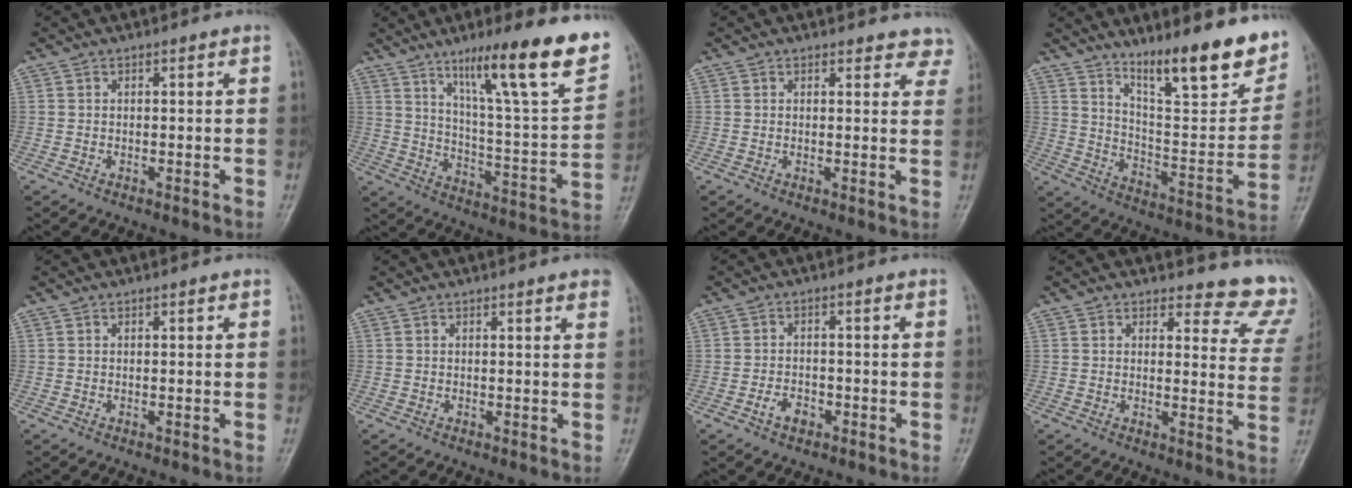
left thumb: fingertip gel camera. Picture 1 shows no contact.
{"total": 22.6, "force": [13.4, 3.7, 17.8], "torque": [-0.243, -0.051, 0.211]}
{"total": 5.2, "force": [4.8, 2.1, 0.3], "torque": [0.042, -0.021, 0.027]}
{"total": 21.1, "force": [14.0, 5.3, 14.8], "torque": [-0.173, -0.080, 0.223]}
{"total": 0.0}
{"total": 2.4, "force": [1.7, 0.2, 1.7], "torque": [-0.018, 0.000, 0.014]}
{"total": 3.1, "force": [-1.8, 1.9, 1.6], "torque": [-0.025, 0.015, -0.030]}
{"total": 11.4, "force": [10.9, 3.1, 0.5], "torque": [0.043, -0.113, 0.086]}